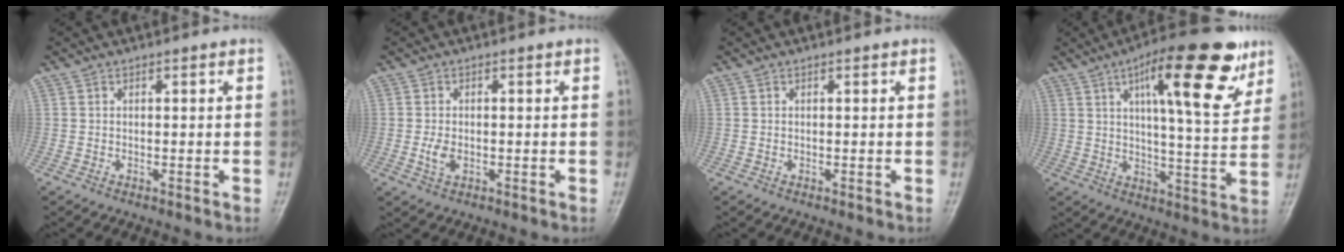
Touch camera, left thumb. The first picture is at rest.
{"total": 2.7, "force": [-0.5, 1.6, 2.1], "torque": [-0.041, -0.002, -0.010]}
{"total": 0.0}
{"total": 19.1, "force": [9.7, 5.7, 15.4], "torque": [-0.192, -0.032, 0.141]}